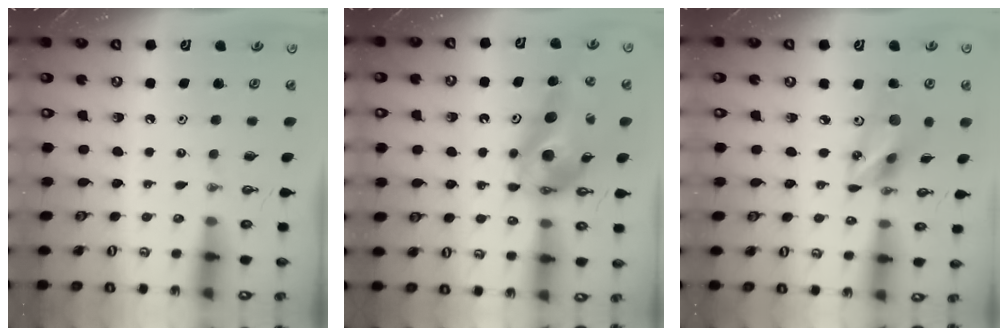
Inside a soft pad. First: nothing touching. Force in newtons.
{"total": 16.0, "press": 15.9, "slide": 1.7}
{"total": 14.8, "press": 14.5, "slide": 3.1}